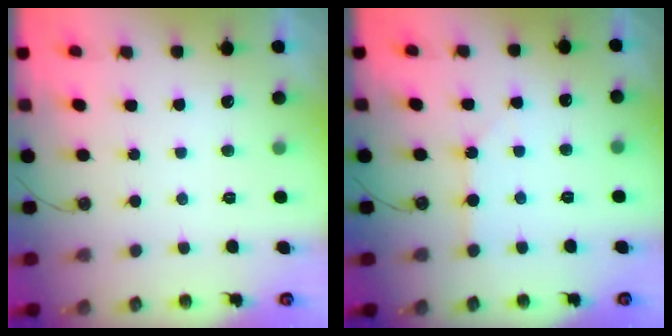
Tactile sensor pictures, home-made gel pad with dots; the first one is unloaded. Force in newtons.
{"total": 2.5, "press": 2.5, "slide": 0.3}